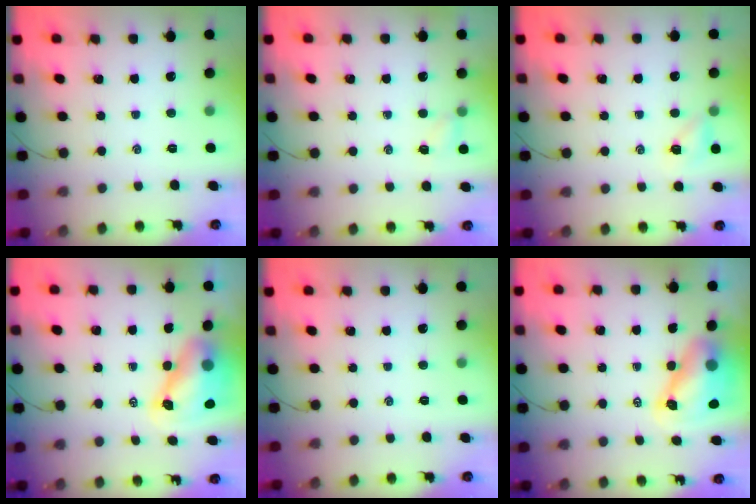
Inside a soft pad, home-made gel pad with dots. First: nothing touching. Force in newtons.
{"total": 2.5, "press": 2.3, "slide": 0.9}
{"total": 5.1, "press": 4.9, "slide": 1.3}
{"total": 8.4, "press": 8.1, "slide": 2.2}
{"total": 0.0}
{"total": 8.4, "press": 8.1, "slide": 2.2}